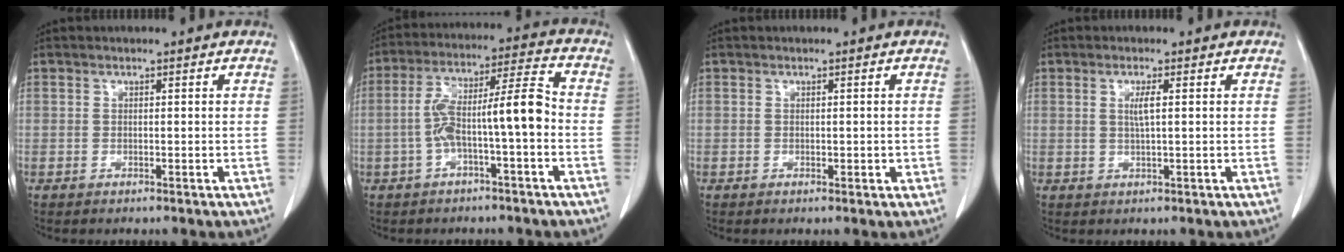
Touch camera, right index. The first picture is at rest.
{"total": 10.0, "force": [-2.0, 1.0, 9.8], "torque": [-0.174, 0.040, -0.034]}
{"total": 1.1, "force": [-0.1, 0.7, 0.8], "torque": [-0.010, 0.001, 0.002]}
{"total": 2.2, "force": [0.5, 0.0, 2.2], "torque": [-0.045, -0.001, 0.008]}